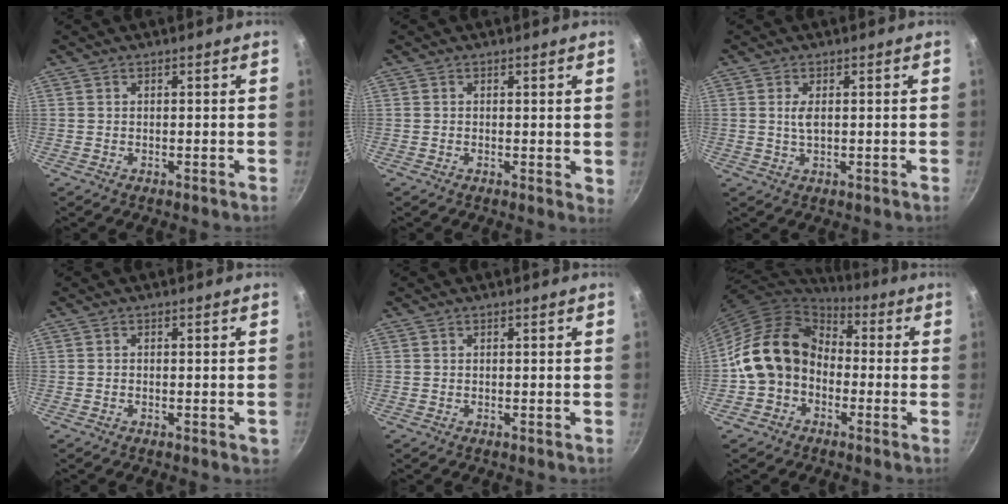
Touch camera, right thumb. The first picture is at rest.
{"total": 1.6, "force": [0.4, 0.8, 1.3], "torque": [-0.015, -0.002, 0.003]}
{"total": 2.4, "force": [0.4, 1.0, 2.2], "torque": [-0.043, -0.001, 0.008]}
{"total": 1.1, "force": [-0.5, 0.5, 0.9], "torque": [-0.011, 0.003, -0.010]}
{"total": 0.0}
{"total": 14.7, "force": [-2.1, 11.8, 8.4], "torque": [-0.116, 0.050, -0.056]}